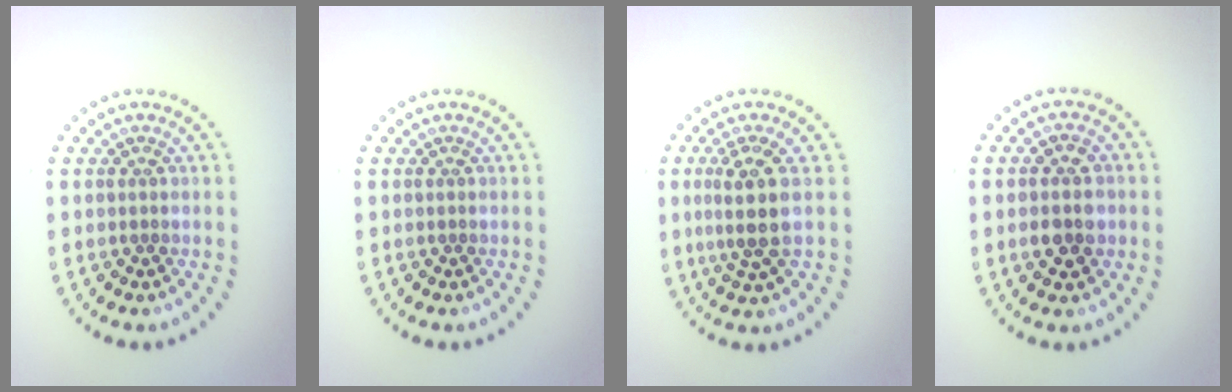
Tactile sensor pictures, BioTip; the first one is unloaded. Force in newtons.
{"total": 0.0}
{"total": 3.6, "press": 2.9, "slide": 2.1}
{"total": 2.8, "press": 2.8, "slide": 0.3}